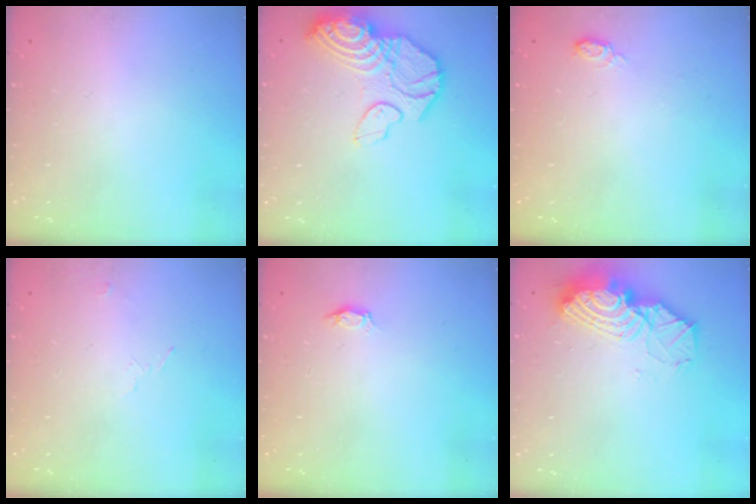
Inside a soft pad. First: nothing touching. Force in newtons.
{"total": 17.2, "press": 17.1, "slide": 1.8}
{"total": 6.1, "press": 6.1, "slide": 0.7}
{"total": 4.4, "press": 3.6, "slide": 2.6}
{"total": 2.8, "press": 2.8, "slide": 0.3}
{"total": 15.1, "press": 15.0, "slide": 1.5}